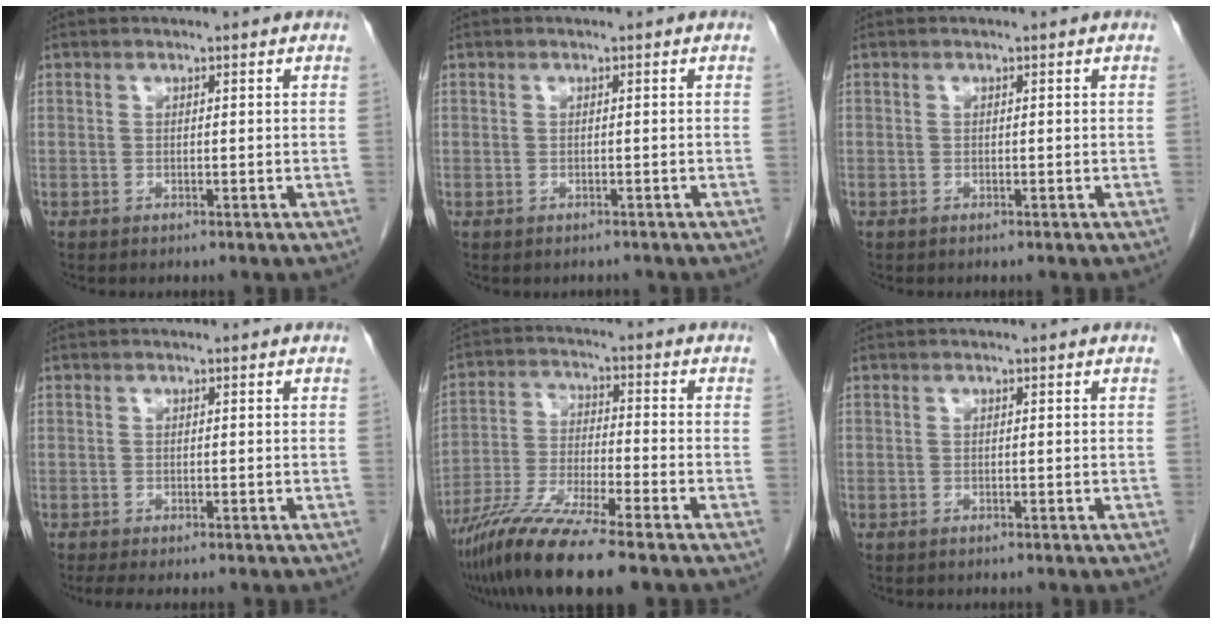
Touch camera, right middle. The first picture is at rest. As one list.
[{"total": 0.8, "force": [-0.7, 0.4, 0.1], "torque": [-0.006, 0.000, -0.010]}, {"total": 0.0}, {"total": 2.5, "force": [-1.9, 0.6, 1.5], "torque": [-0.025, -0.009, -0.028]}, {"total": 12.4, "force": [-9.3, 0.0, 8.2], "torque": [-0.160, -0.034, -0.168]}, {"total": 0.0}]